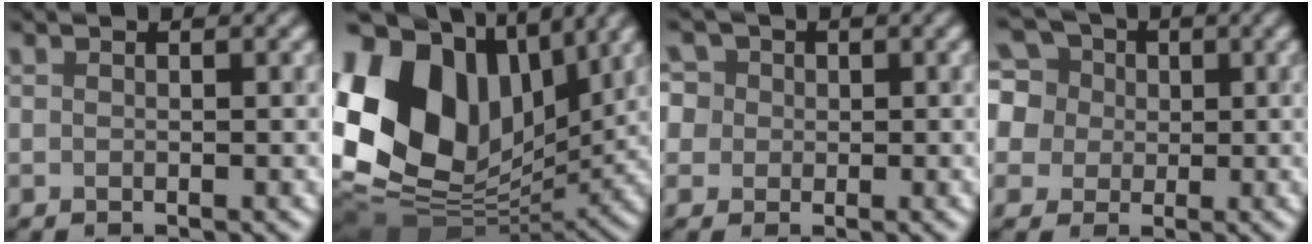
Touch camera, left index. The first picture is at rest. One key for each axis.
{"total": 17.3, "fx": 3.0, "fy": 12.2, "fz": 11.9, "tx": -0.265, "ty": 0.013, "tz": 0.061}
{"total": 7.1, "fx": 2.6, "fy": 6.0, "fz": 2.7, "tx": -0.050, "ty": 0.035, "tz": 0.007}
{"total": 11.0, "fx": 3.7, "fy": 9.3, "fz": 4.7, "tx": -0.118, "ty": 0.043, "tz": 0.039}